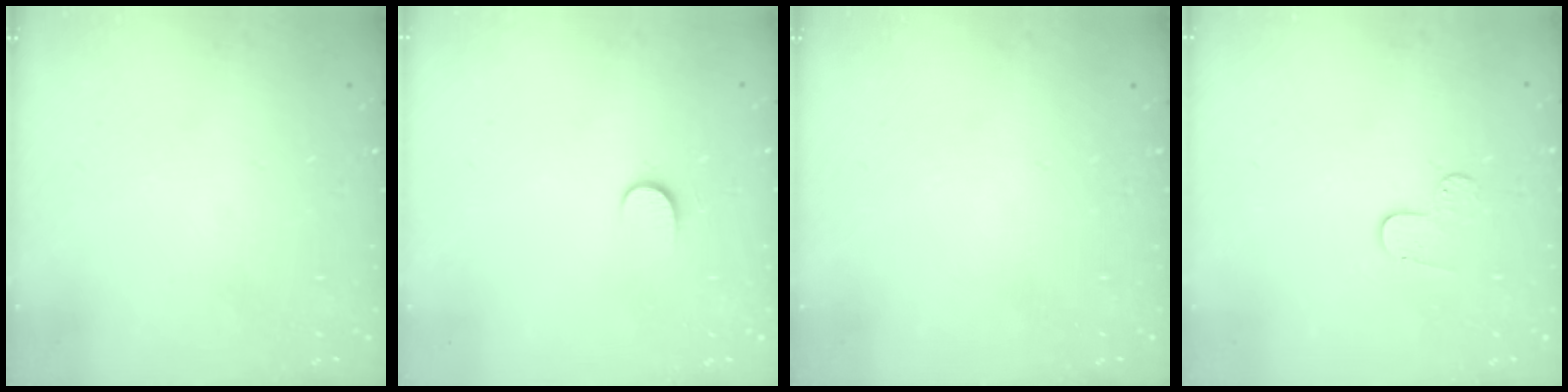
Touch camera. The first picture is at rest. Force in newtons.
{"total": 5.3, "press": 5.3, "slide": 0.5}
{"total": 0.0}
{"total": 3.8, "press": 3.8, "slide": 0.3}